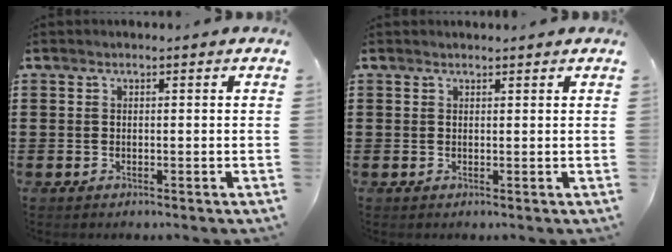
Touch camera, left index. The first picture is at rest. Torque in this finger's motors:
{"motor_torque": [2.14, 0.00, 0.01, -0.03]}